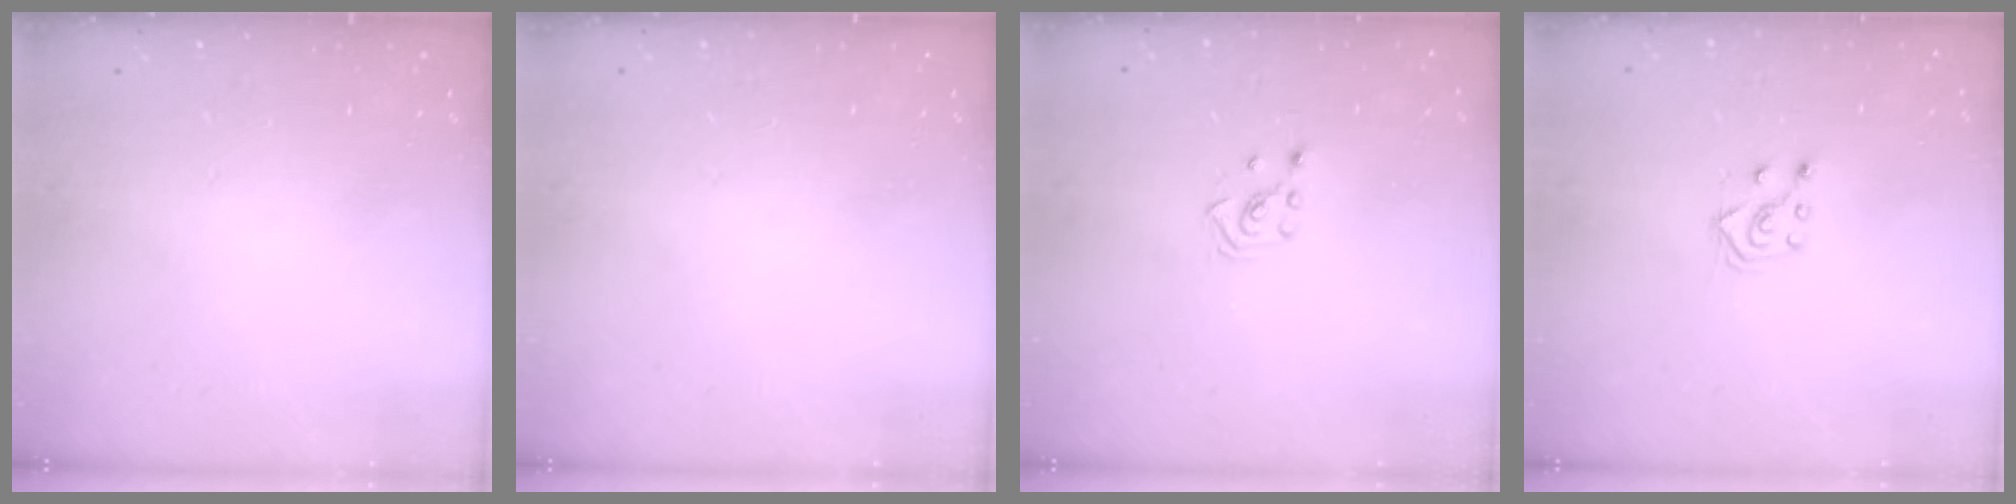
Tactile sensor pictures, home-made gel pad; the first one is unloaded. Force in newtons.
{"total": 0.0}
{"total": 2.3, "press": 2.2, "slide": 0.8}
{"total": 5.7, "press": 5.7, "slide": 0.8}